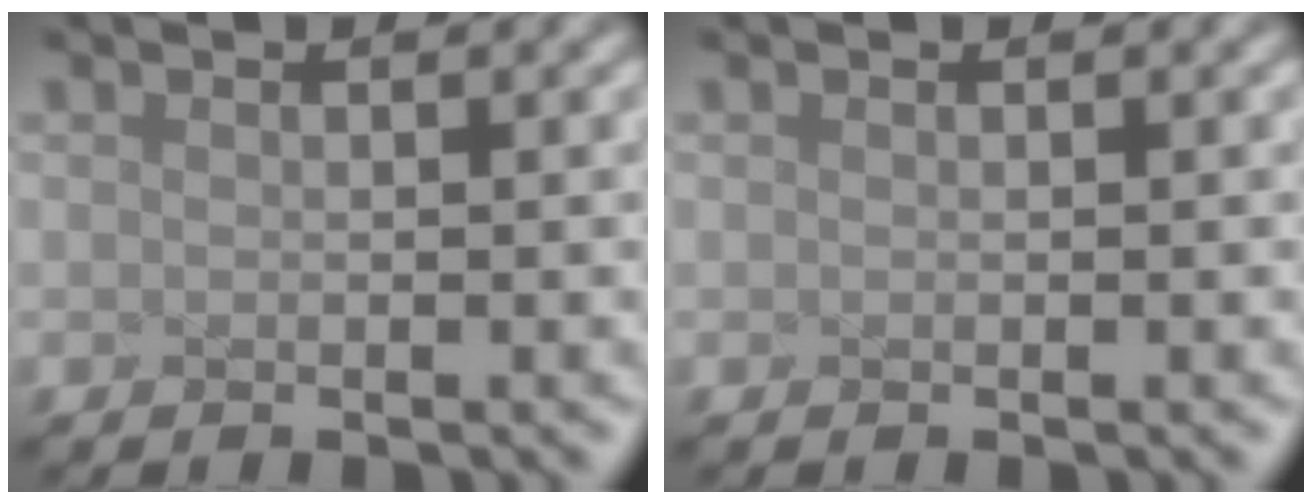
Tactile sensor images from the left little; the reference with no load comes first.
{"total": 0.0}